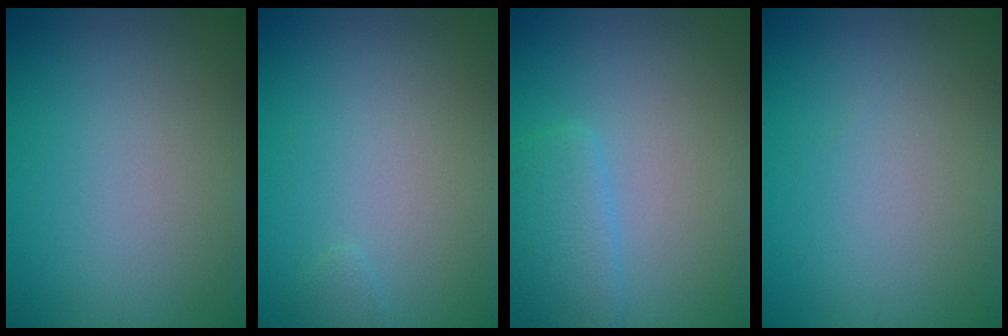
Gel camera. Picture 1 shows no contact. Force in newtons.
{"total": 0.6, "press": 0.6, "slide": 0.1}
{"total": 2.7, "press": 2.7, "slide": 0.0}
{"total": 0.0}